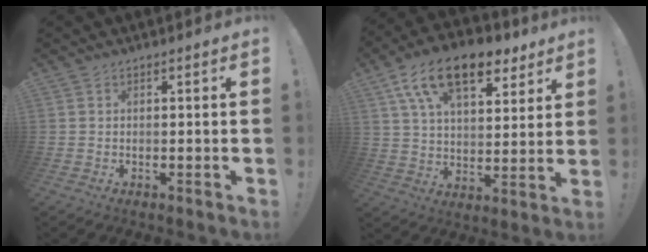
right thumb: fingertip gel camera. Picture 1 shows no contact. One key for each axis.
{"total": 17.8, "fx": 10.4, "fy": 8.7, "fz": 11.6, "tx": -0.193, "ty": -0.049, "tz": 0.183}